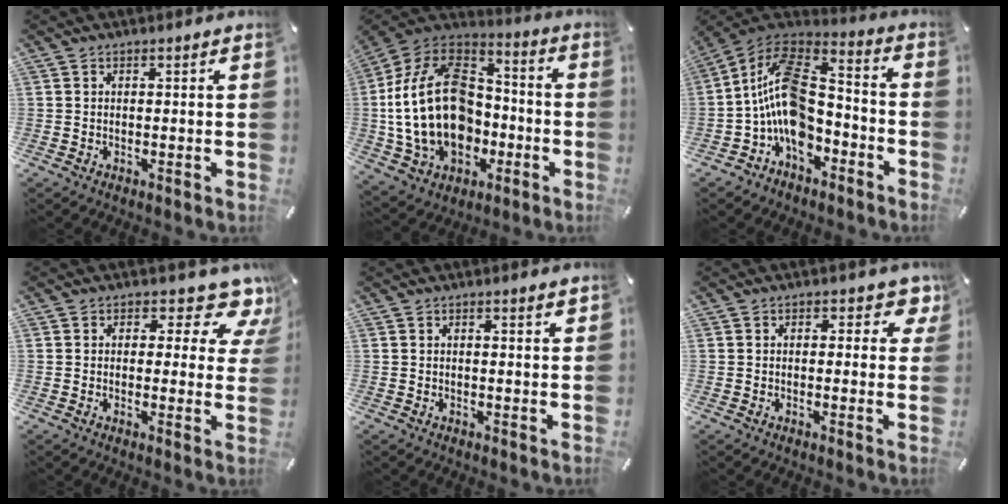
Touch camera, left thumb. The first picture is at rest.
{"total": 25.1, "force": [-3.0, 17.6, 17.6], "torque": [-0.364, 0.021, -0.041]}
{"total": 15.4, "force": [-3.1, 10.3, 11.0], "torque": [-0.235, 0.013, -0.055]}
{"total": 8.5, "force": [5.3, 3.7, 5.5], "torque": [-0.055, -0.045, 0.086]}
{"total": 1.1, "force": [0.6, 0.1, 0.9], "torque": [-0.018, 0.000, 0.011]}
{"total": 3.7, "force": [1.6, 2.3, 2.5], "torque": [-0.015, -0.006, 0.019]}